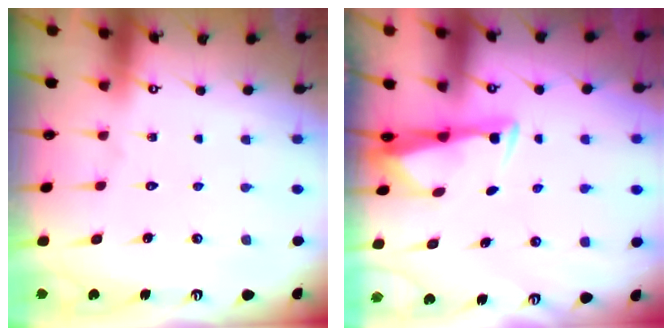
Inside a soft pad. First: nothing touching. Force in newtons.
{"total": 3.2, "press": 3.1, "slide": 0.8}